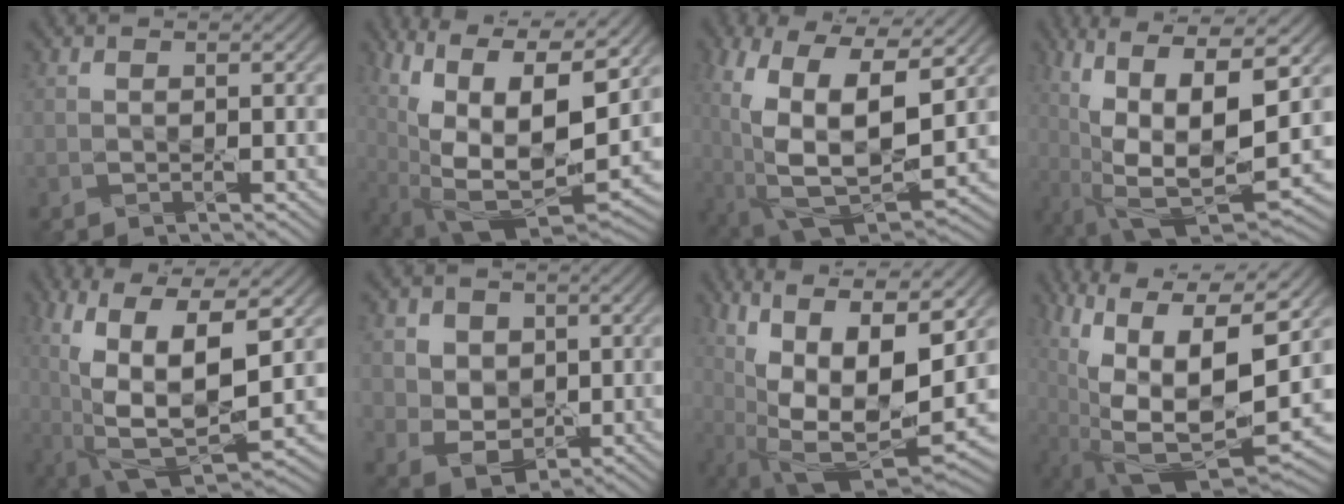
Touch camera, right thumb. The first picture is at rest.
{"total": 17.2, "force": [3.9, 8.2, 14.6], "torque": [-0.266, 0.003, 0.073]}
{"total": 16.7, "force": [2.3, 8.9, 13.9], "torque": [-0.272, -0.019, 0.049]}
{"total": 15.3, "force": [1.7, 5.9, 14.0], "torque": [-0.268, -0.004, 0.040]}
{"total": 15.0, "force": [1.9, 6.6, 13.3], "torque": [-0.260, -0.009, 0.039]}
{"total": 7.4, "force": [1.8, 6.3, 3.3], "torque": [-0.103, -0.002, 0.036]}
{"total": 16.1, "force": [3.4, 6.7, 14.2], "torque": [-0.259, -0.001, 0.067]}
{"total": 17.6, "force": [2.2, 8.4, 15.2], "torque": [-0.268, -0.015, 0.047]}